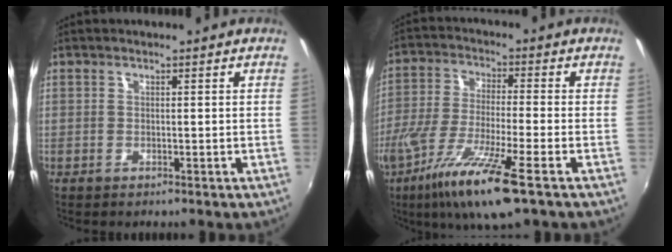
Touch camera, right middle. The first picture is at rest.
{"total": 14.5, "force": [-8.1, 1.5, 11.9], "torque": [-0.245, -0.040, -0.154]}